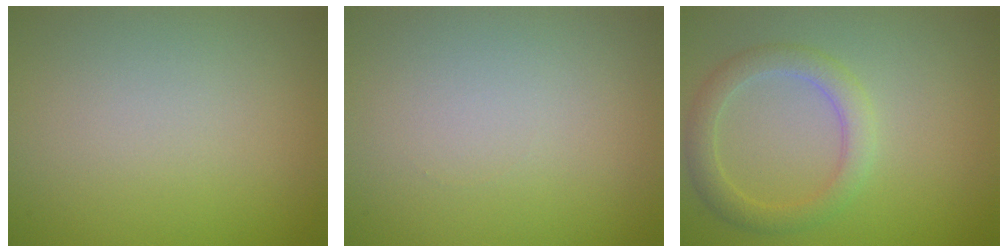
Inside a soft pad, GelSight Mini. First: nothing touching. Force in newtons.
{"total": 0.0}
{"total": 2.9, "press": 2.9, "slide": 0.1}